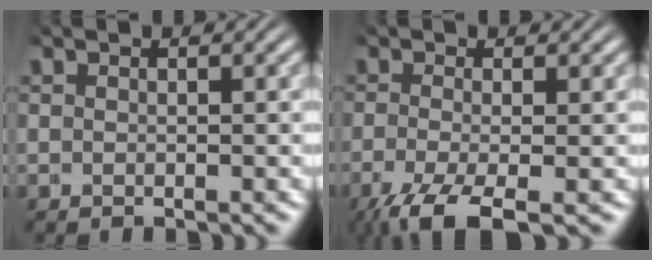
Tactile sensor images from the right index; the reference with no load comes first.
{"total": 5.5, "force": [-3.7, 1.9, 3.6], "torque": [-0.078, -0.041, -0.035]}